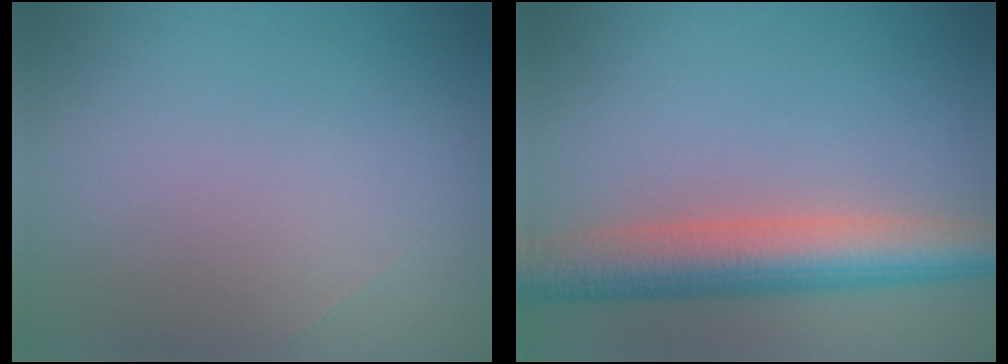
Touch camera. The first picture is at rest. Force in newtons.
{"total": 6.9, "press": 6.9, "slide": 0.4}